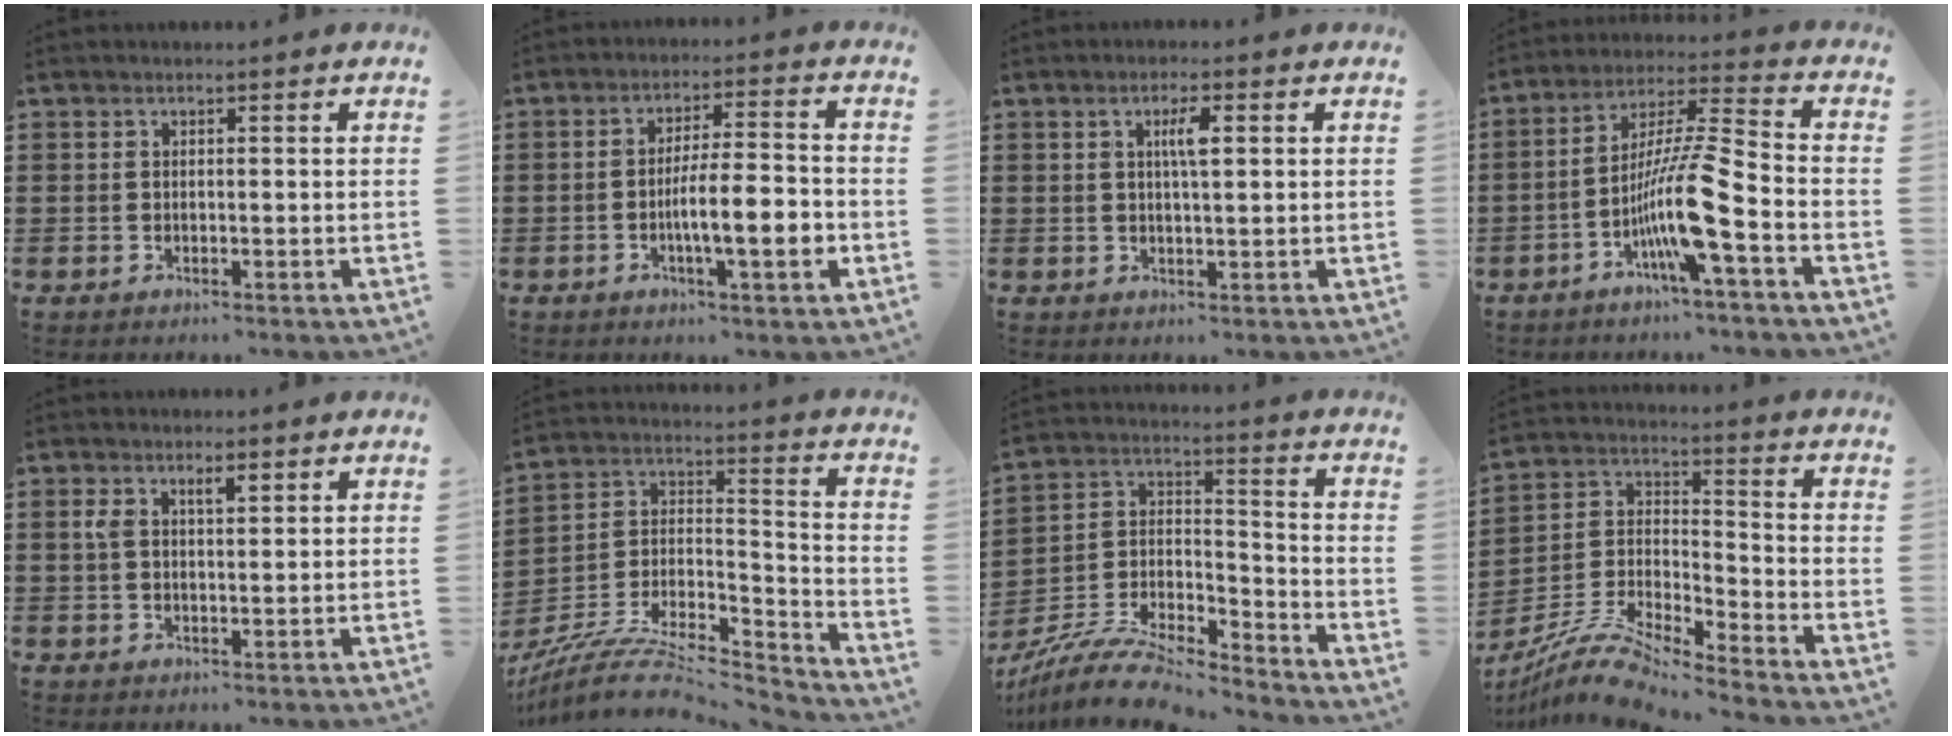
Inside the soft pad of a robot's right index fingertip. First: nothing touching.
{"total": 7.8, "force": [-2.2, 1.5, 7.3], "torque": [-0.113, -0.001, -0.041]}
{"total": 3.3, "force": [0.8, 0.8, 3.1], "torque": [-0.062, 0.008, 0.010]}
{"total": 11.5, "force": [-5.0, 0.3, 10.3], "torque": [-0.214, -0.014, -0.102]}
{"total": 3.3, "force": [1.3, 1.3, 2.7], "torque": [-0.057, 0.007, 0.021]}
{"total": 9.7, "force": [-8.2, 3.0, 4.1], "torque": [-0.085, 0.007, -0.164]}
{"total": 9.2, "force": [-8.5, 1.9, 3.1], "torque": [-0.066, 0.008, -0.171]}
{"total": 9.6, "force": [-8.9, 0.9, 3.6], "torque": [-0.086, 0.002, -0.181]}